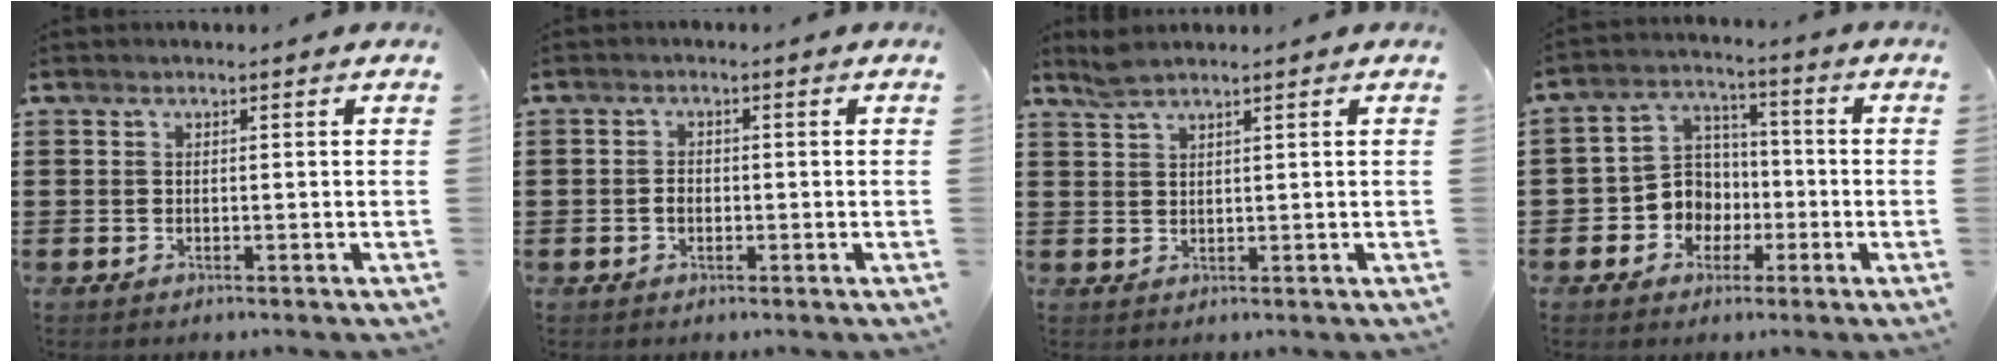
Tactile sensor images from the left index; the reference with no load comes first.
{"total": 1.5, "force": [-0.4, 1.1, 1.0], "torque": [-0.023, 0.005, -0.008]}
{"total": 2.4, "force": [2.0, 0.3, 1.3], "torque": [-0.031, 0.002, 0.037]}
{"total": 6.7, "force": [-1.7, 6.3, 1.7], "torque": [-0.066, 0.010, -0.035]}